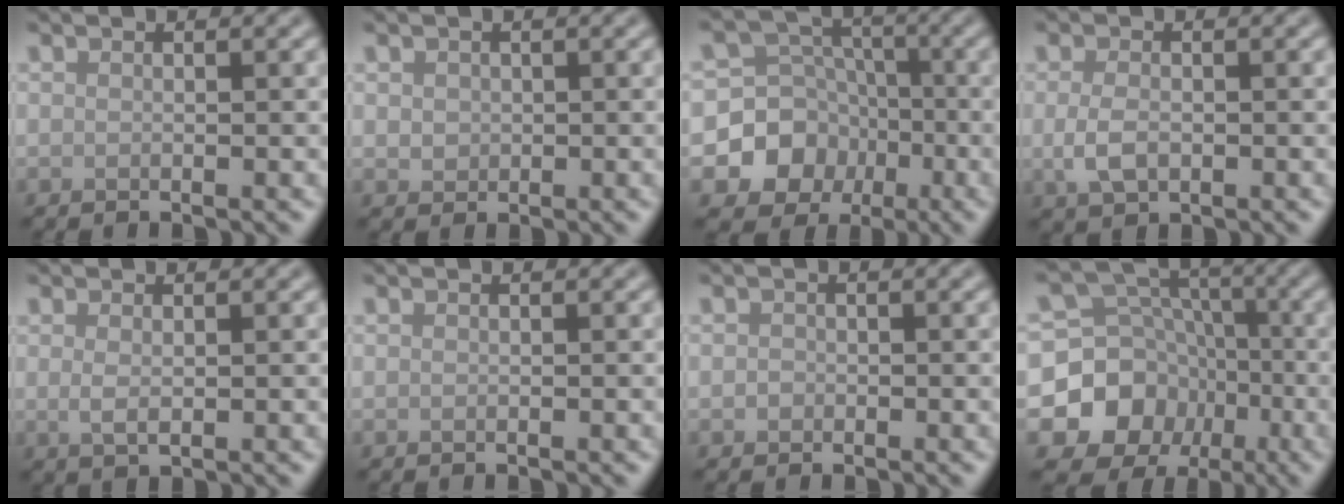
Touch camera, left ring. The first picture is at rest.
{"total": 1.1, "force": [0.2, 1.0, 0.4], "torque": [-0.006, -0.003, 0.006]}
{"total": 7.5, "force": [-2.7, 6.8, 1.7], "torque": [-0.006, 0.004, -0.078]}
{"total": 2.5, "force": [-0.4, 1.6, 1.9], "torque": [-0.041, -0.004, -0.007]}
{"total": 1.3, "force": [0.3, 0.5, 1.2], "torque": [-0.025, -0.004, 0.008]}
{"total": 0.0}
{"total": 0.6, "force": [-0.2, 0.6, 0.1], "torque": [0.000, -0.004, -0.006]}
{"total": 8.5, "force": [-3.0, 7.5, 2.7], "torque": [-0.053, -0.001, -0.066]}